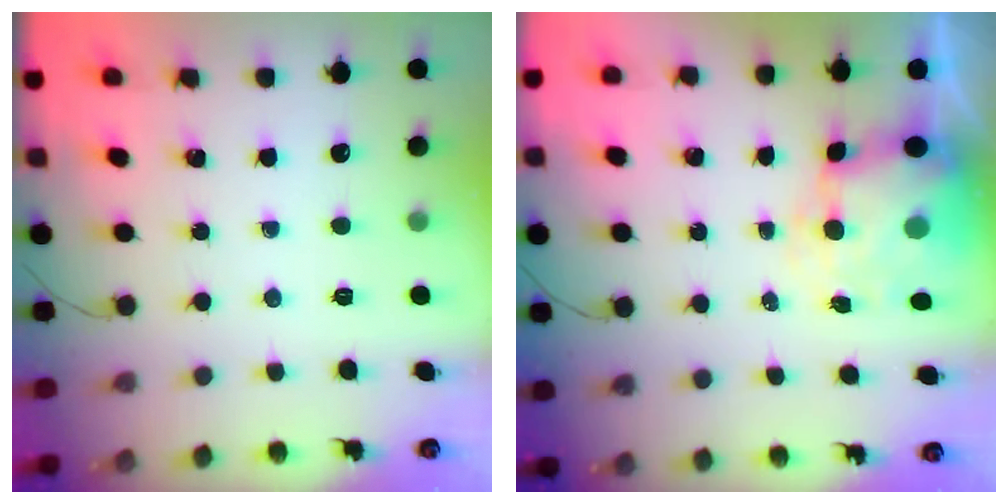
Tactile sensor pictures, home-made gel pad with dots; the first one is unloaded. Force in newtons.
{"total": 8.4, "press": 8.2, "slide": 2.1}